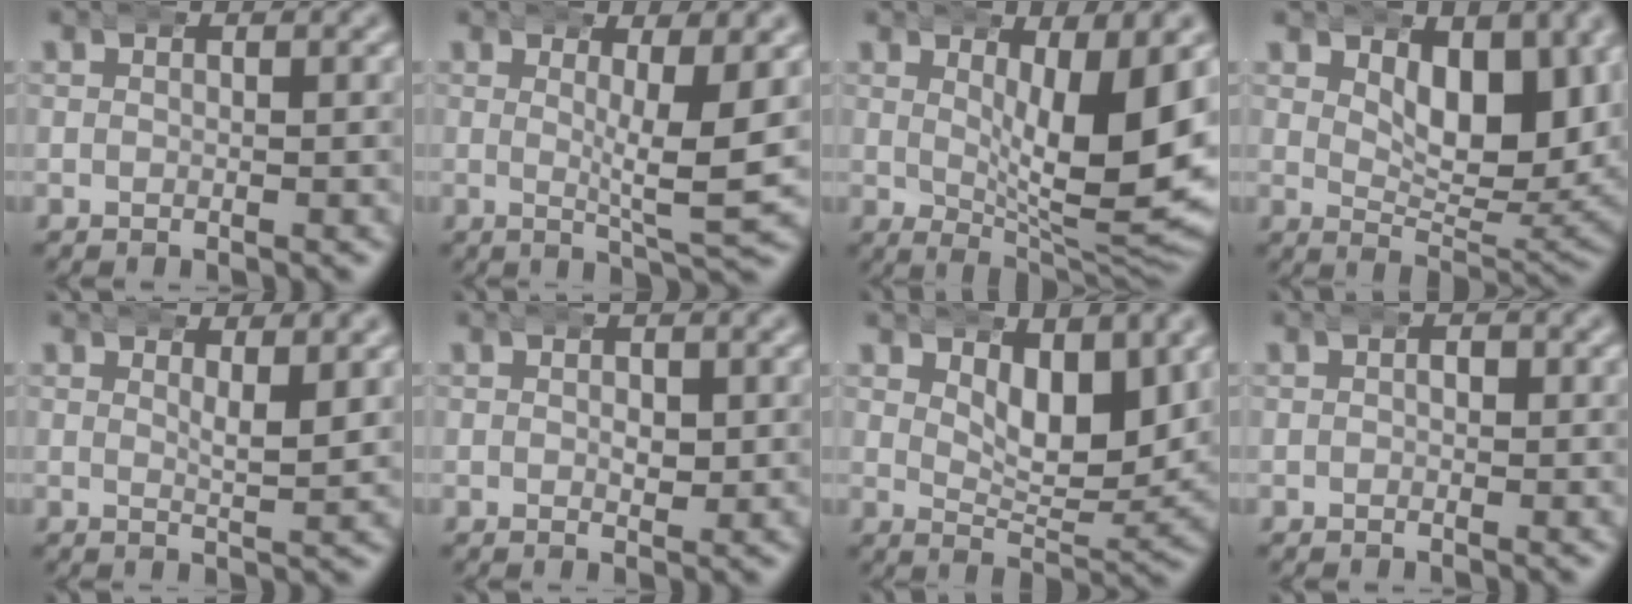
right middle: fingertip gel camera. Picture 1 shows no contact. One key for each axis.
{"total": 5.1, "fx": 1.4, "fy": 0.7, "fz": 4.8, "tx": -0.072, "ty": -0.008, "tz": 0.018}
{"total": 10.5, "fx": 1.6, "fy": 3.5, "fz": 9.7, "tx": -0.133, "ty": -0.021, "tz": 0.043}
{"total": 7.2, "fx": 3.1, "fy": 3.1, "fz": 5.7, "tx": -0.084, "ty": -0.022, "tz": 0.054}
{"total": 2.4, "fx": 1.6, "fy": 0.3, "fz": 1.7, "tx": -0.030, "ty": -0.007, "tz": 0.027}
{"total": 1.5, "fx": 0.3, "fy": 0.9, "fz": 1.1, "tx": -0.016, "ty": -0.007, "tz": 0.006}
{"total": 5.3, "fx": 2.7, "fy": 2.0, "fz": 4.1, "tx": -0.062, "ty": -0.022, "tz": 0.047}
{"total": 1.0, "fx": 0.2, "fy": 0.7, "fz": 0.7, "tx": -0.006, "ty": -0.001, "tz": 0.003}